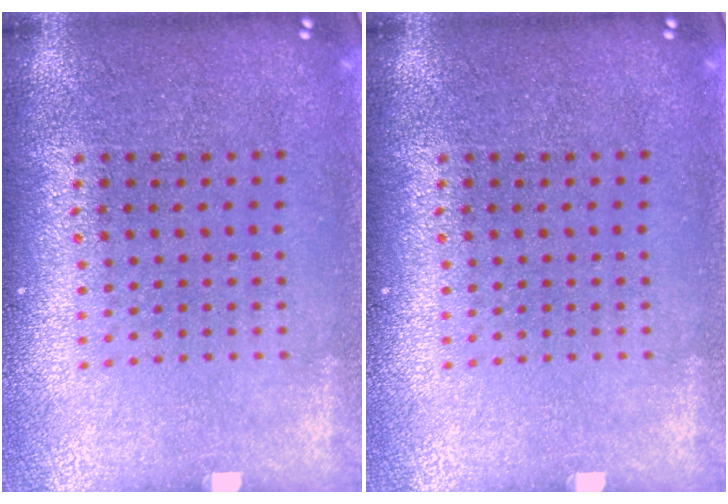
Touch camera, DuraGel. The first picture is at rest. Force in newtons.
{"total": 0.0}